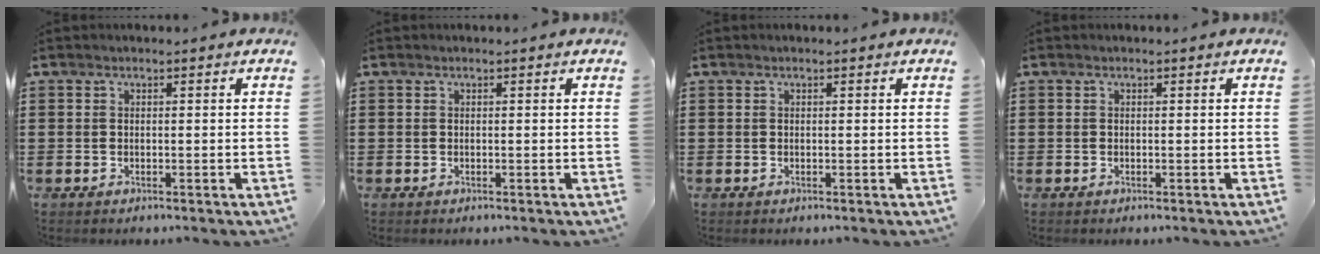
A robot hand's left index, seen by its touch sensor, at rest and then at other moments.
{"total": 0.0}
{"total": 0.0}
{"total": 0.0}